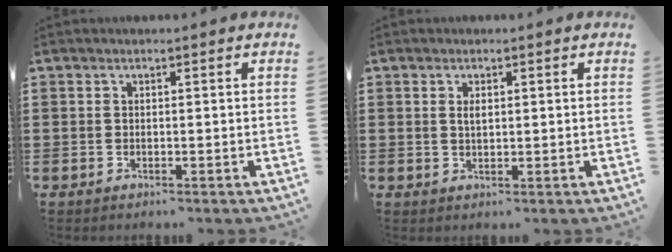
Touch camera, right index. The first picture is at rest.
{"total": 1.5, "force": [0.4, 0.6, 1.3], "torque": [-0.028, 0.005, 0.005]}